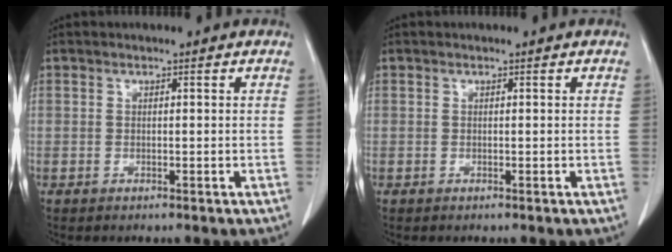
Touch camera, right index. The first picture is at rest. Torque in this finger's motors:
{"motor_torque": [-0.03, 0.05, -0.01, 0.00]}